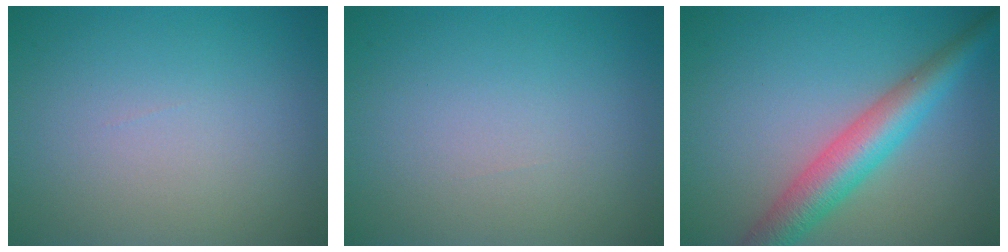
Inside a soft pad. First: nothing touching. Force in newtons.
{"total": 0.0}
{"total": 5.6, "press": 5.6, "slide": 0.2}